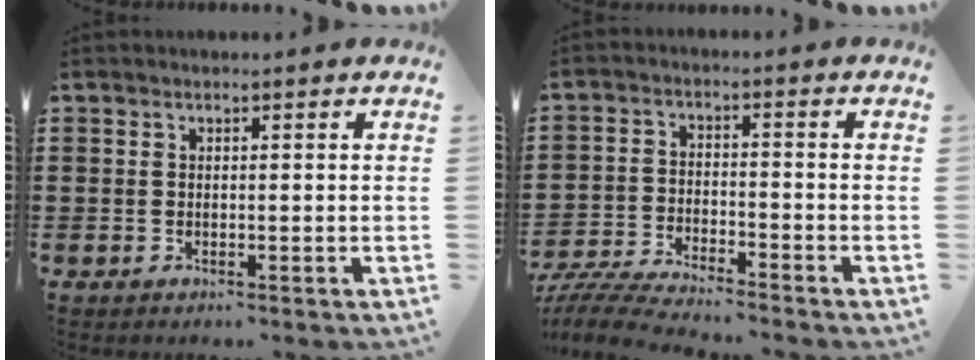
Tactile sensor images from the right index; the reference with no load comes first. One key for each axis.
{"total": 5.4, "fx": -5.3, "fy": -0.1, "fz": 1.2, "tx": -0.040, "ty": -0.009, "tz": -0.109}